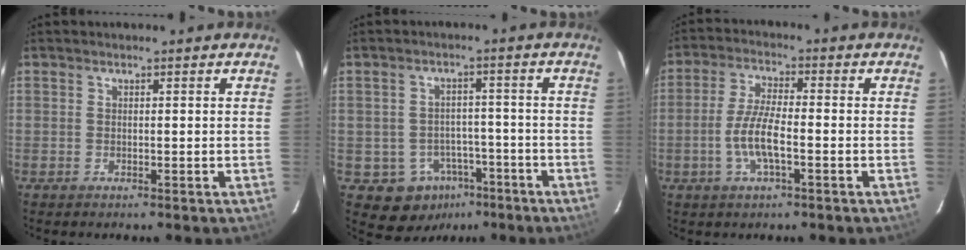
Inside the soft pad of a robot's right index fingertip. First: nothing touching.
{"total": 6.7, "force": [-3.8, 5.5, 1.0], "torque": [-0.026, 0.028, -0.037]}
{"total": 7.2, "force": [-2.3, 1.7, 6.6], "torque": [-0.138, -0.001, -0.046]}